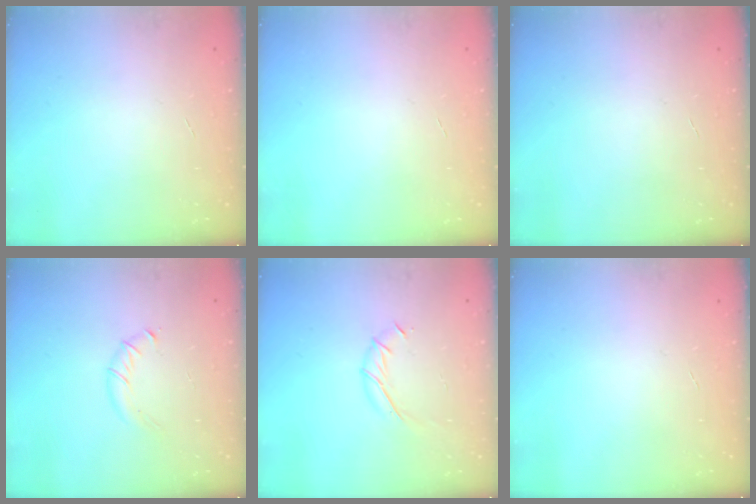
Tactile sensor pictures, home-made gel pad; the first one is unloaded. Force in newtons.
{"total": 0.0}
{"total": 0.0}
{"total": 4.2, "press": 4.1, "slide": 1.1}
{"total": 7.2, "press": 7.0, "slide": 1.4}
{"total": 0.0}